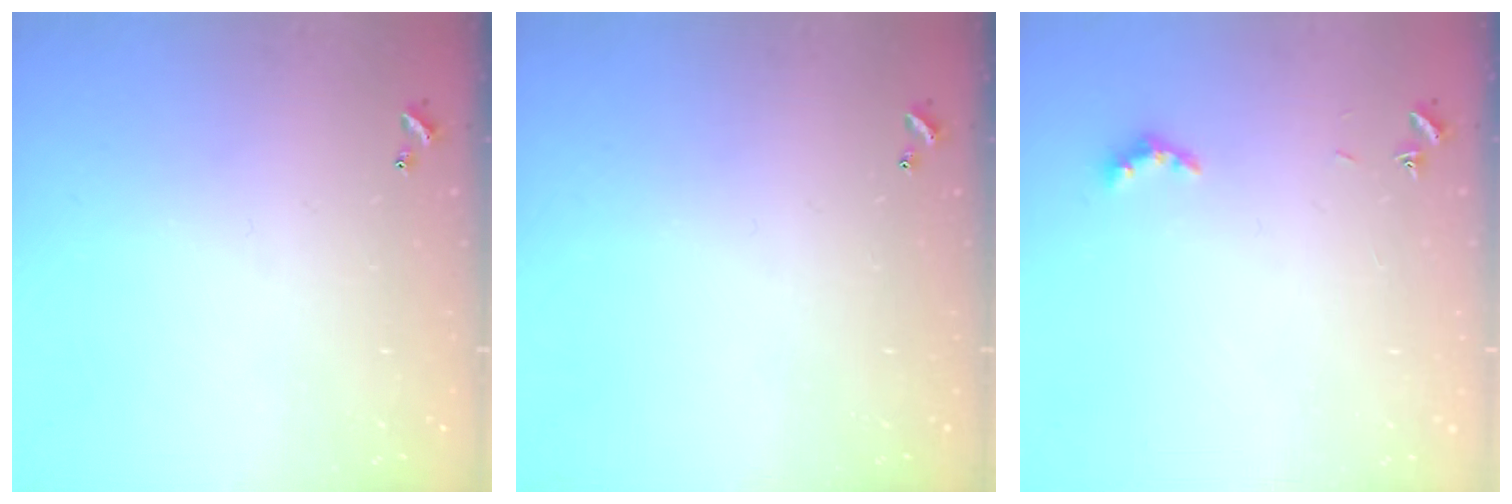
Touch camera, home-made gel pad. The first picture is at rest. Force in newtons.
{"total": 0.0}
{"total": 3.5, "press": 3.4, "slide": 1.0}